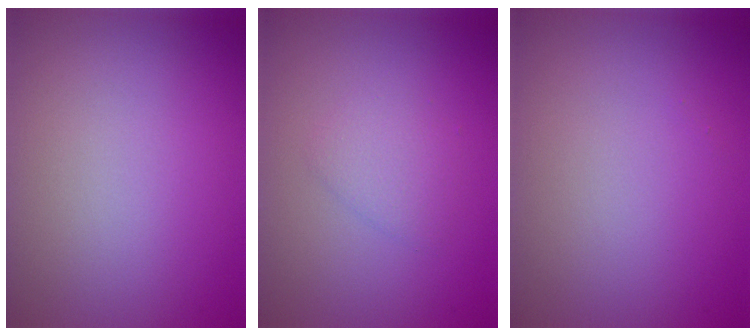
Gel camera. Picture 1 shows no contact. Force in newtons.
{"total": 1.6, "press": 1.6, "slide": 0.1}
{"total": 0.0}